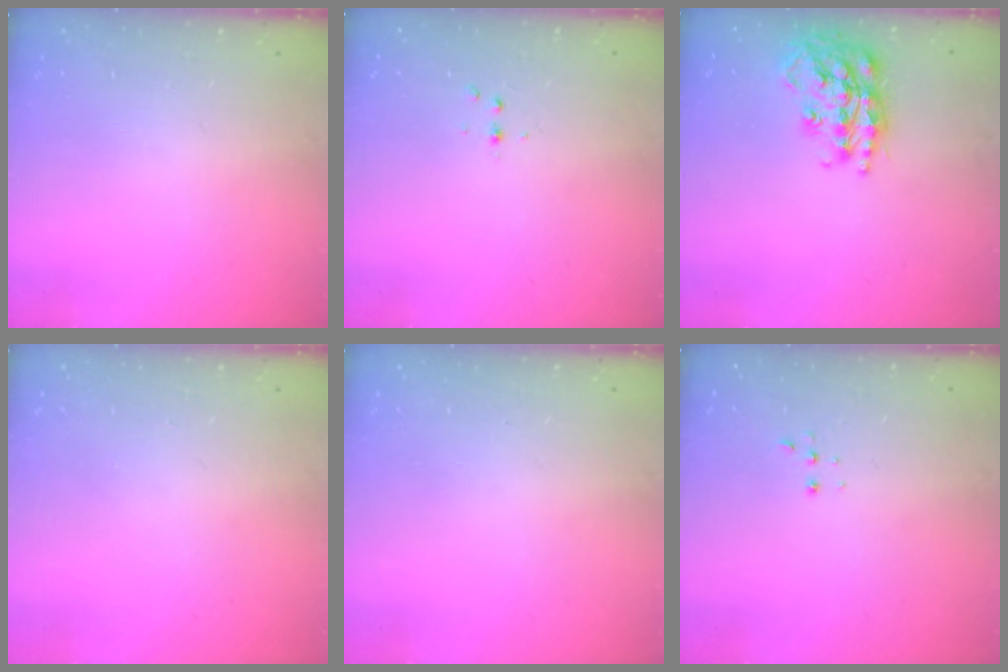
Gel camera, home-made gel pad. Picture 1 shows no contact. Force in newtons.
{"total": 3.2, "press": 3.1, "slide": 0.4}
{"total": 19.5, "press": 19.4, "slide": 1.3}
{"total": 0.0}
{"total": 0.0}
{"total": 2.2, "press": 2.2, "slide": 0.5}